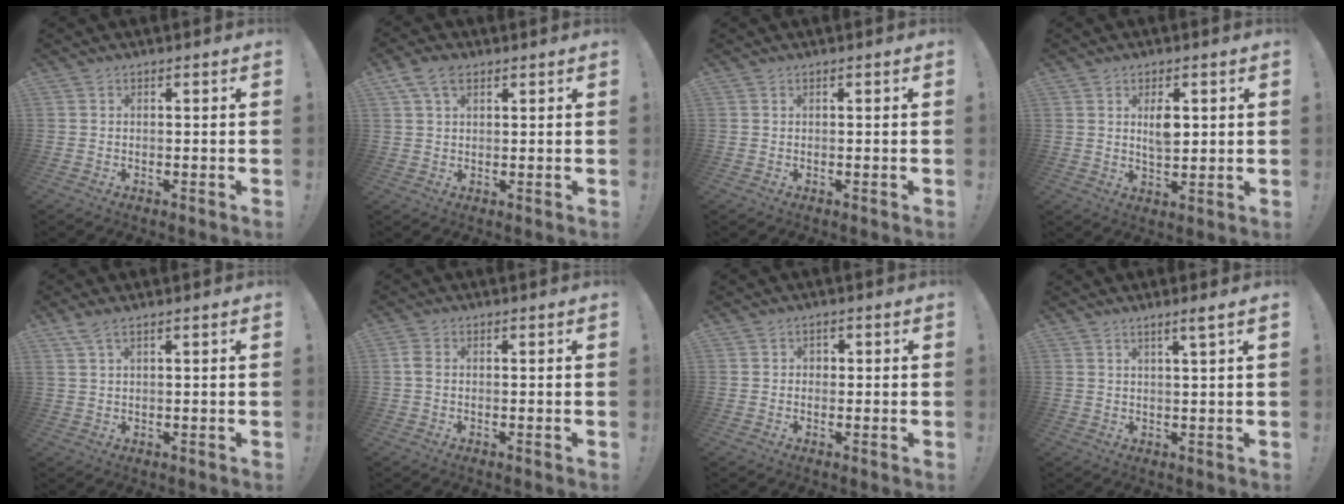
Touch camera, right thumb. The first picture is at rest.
{"total": 6.6, "force": [3.0, 4.2, 4.0], "torque": [-0.067, -0.002, 0.059]}
{"total": 0.0}
{"total": 5.9, "force": [1.3, 3.3, 4.7], "torque": [-0.058, -0.007, 0.017]}
{"total": 3.4, "force": [1.9, 0.9, 2.7], "torque": [-0.055, -0.002, 0.037]}
{"total": 2.4, "force": [-0.1, 1.3, 2.0], "torque": [-0.039, 0.007, 0.000]}
{"total": 1.5, "force": [-0.4, 1.4, 0.6], "torque": [-0.017, 0.007, -0.006]}
{"total": 3.2, "force": [2.0, -0.4, 2.5], "torque": [-0.038, -0.011, 0.030]}